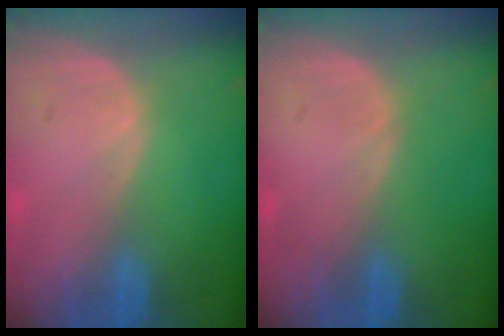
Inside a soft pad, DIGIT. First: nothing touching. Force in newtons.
{"total": 0.0}